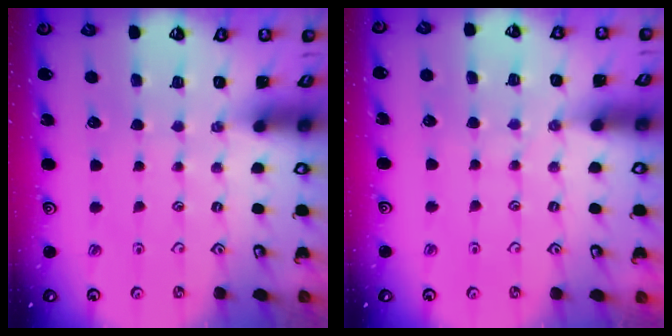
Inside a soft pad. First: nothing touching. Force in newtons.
{"total": 4.0, "press": 4.0, "slide": 0.2}